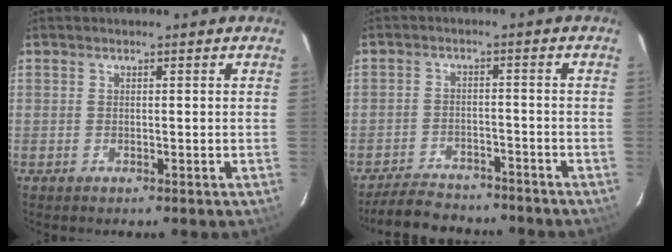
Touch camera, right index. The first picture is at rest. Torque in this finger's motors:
{"motor_torque": [-0.61, -0.42, -0.37, -0.14]}